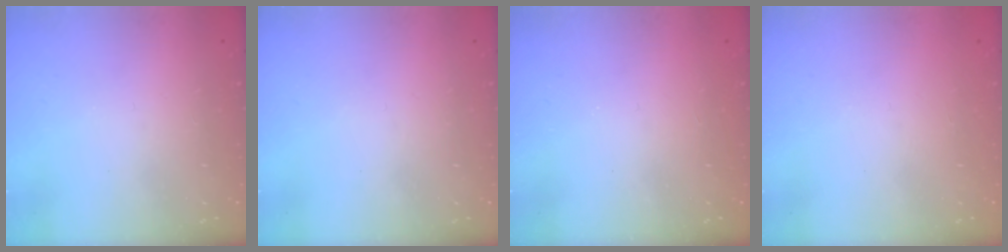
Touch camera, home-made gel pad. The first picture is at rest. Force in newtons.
{"total": 0.0}
{"total": 1.0, "press": 1.0, "slide": 0.1}
{"total": 1.1, "press": 1.0, "slide": 0.1}